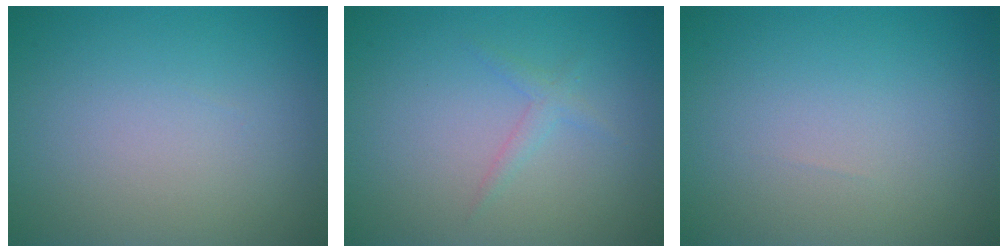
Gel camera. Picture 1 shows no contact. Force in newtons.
{"total": 1.1, "press": 1.1, "slide": 0.0}
{"total": 0.0}